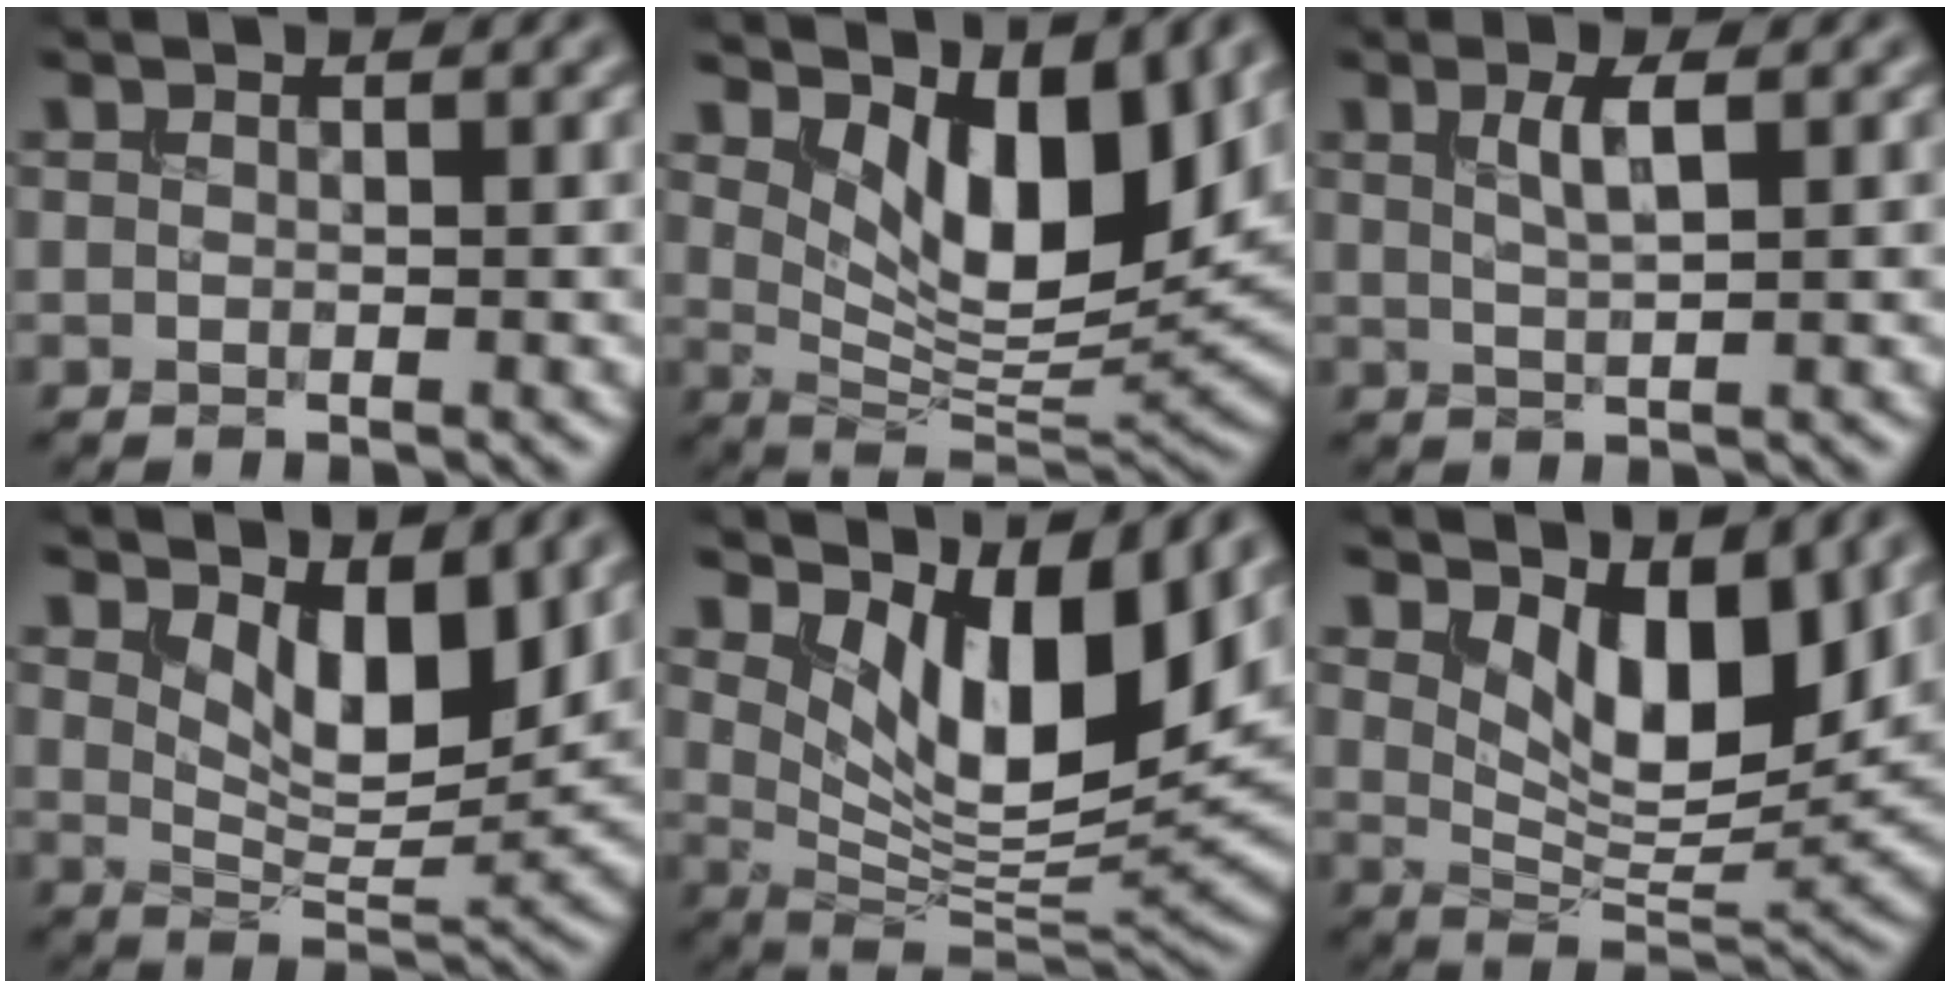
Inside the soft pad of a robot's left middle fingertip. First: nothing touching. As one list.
[{"total": 9.1, "force": [4.1, 4.0, 7.0], "torque": [-0.115, -0.017, 0.070]}, {"total": 2.4, "force": [0.7, 0.6, 2.2], "torque": [-0.039, 0.001, 0.014]}, {"total": 5.7, "force": [2.8, 2.5, 4.3], "torque": [-0.075, -0.015, 0.042]}, {"total": 10.4, "force": [4.8, 4.3, 8.2], "torque": [-0.131, -0.017, 0.088]}, {"total": 7.0, "force": [3.3, 3.2, 5.3], "torque": [-0.086, -0.016, 0.050]}]